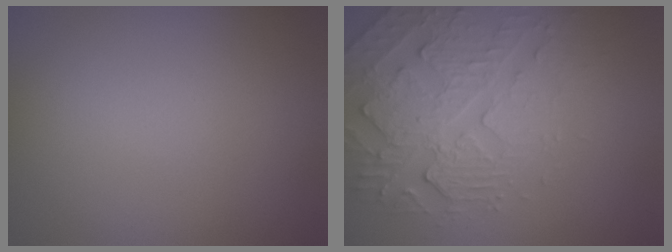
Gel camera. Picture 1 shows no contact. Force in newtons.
{"total": 4.5, "press": 4.1, "slide": 1.8}